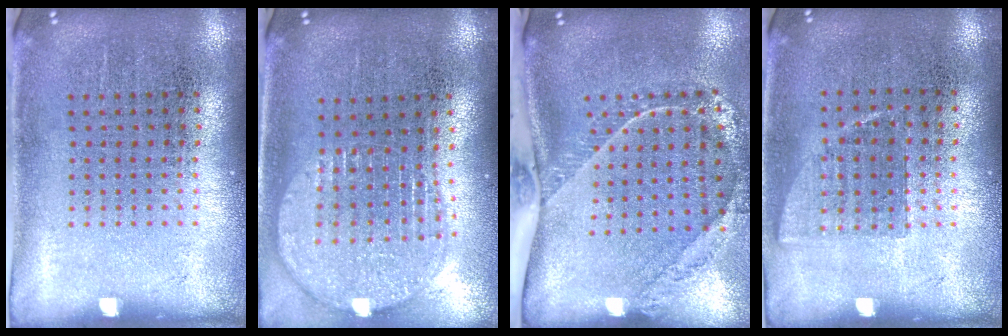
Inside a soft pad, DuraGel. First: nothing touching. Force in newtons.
{"total": 1.9, "press": 1.6, "slide": 1.0}
{"total": 2.4, "press": 1.7, "slide": 1.7}
{"total": 0.7, "press": 0.6, "slide": 0.4}